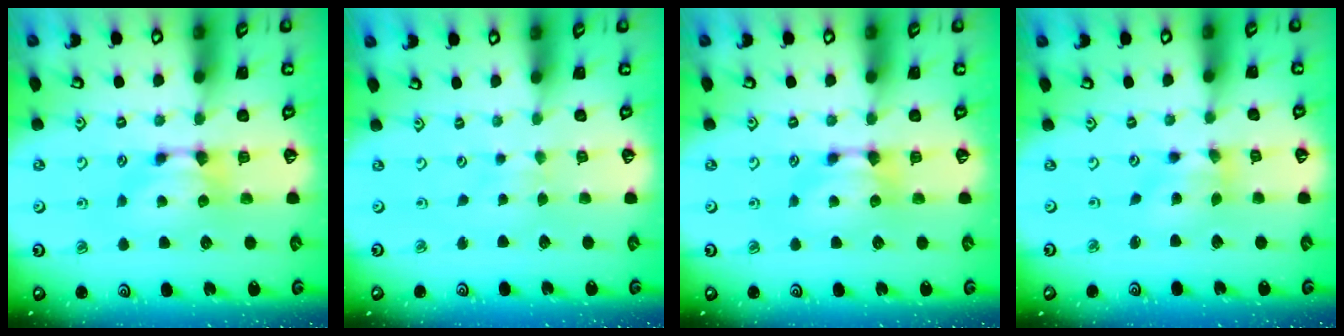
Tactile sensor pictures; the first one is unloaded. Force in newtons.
{"total": 2.6, "press": 2.6, "slide": 0.2}
{"total": 0.0}
{"total": 2.7, "press": 2.4, "slide": 1.3}